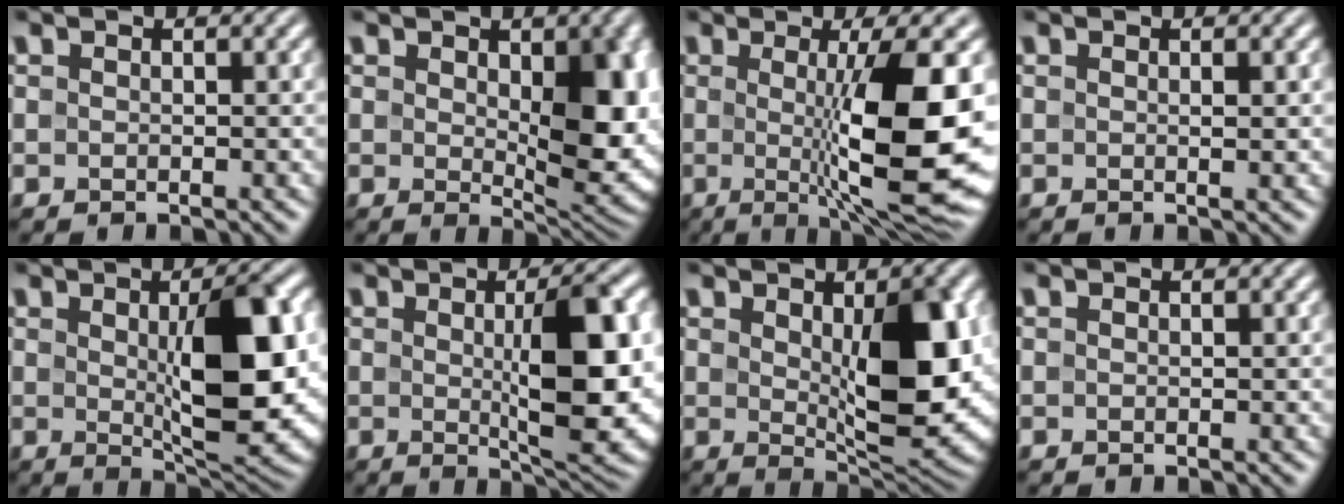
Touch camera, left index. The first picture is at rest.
{"total": 10.3, "force": [0.5, 5.5, 8.7], "torque": [-0.113, -0.016, 0.021]}
{"total": 11.8, "force": [-0.2, 2.6, 11.6], "torque": [-0.162, -0.014, 0.003]}
{"total": 0.9, "force": [0.2, 0.1, 0.9], "torque": [-0.010, 0.001, 0.001]}
{"total": 10.4, "force": [0.7, 3.4, 9.8], "torque": [-0.138, -0.007, 0.020]}
{"total": 9.6, "force": [0.5, 2.8, 9.1], "torque": [-0.123, -0.005, 0.014]}
{"total": 10.4, "force": [0.6, 4.4, 9.4], "torque": [-0.138, -0.015, 0.025]}
{"total": 0.0}